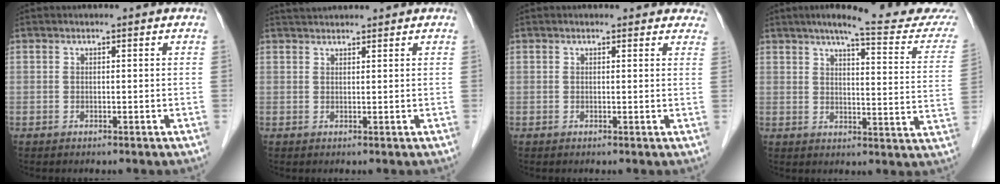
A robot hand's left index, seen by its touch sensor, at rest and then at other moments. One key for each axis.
{"total": 3.0, "fx": 2.9, "fy": 0.3, "fz": 0.7, "tx": -0.011, "ty": 0.033, "tz": 0.053}
{"total": 4.9, "fx": 4.5, "fy": 1.7, "fz": 1.4, "tx": 0.003, "ty": 0.006, "tz": 0.032}
{"total": 17.3, "fx": 15.4, "fy": 0.8, "fz": 7.9, "tx": -0.099, "ty": -0.039, "tz": 0.177}